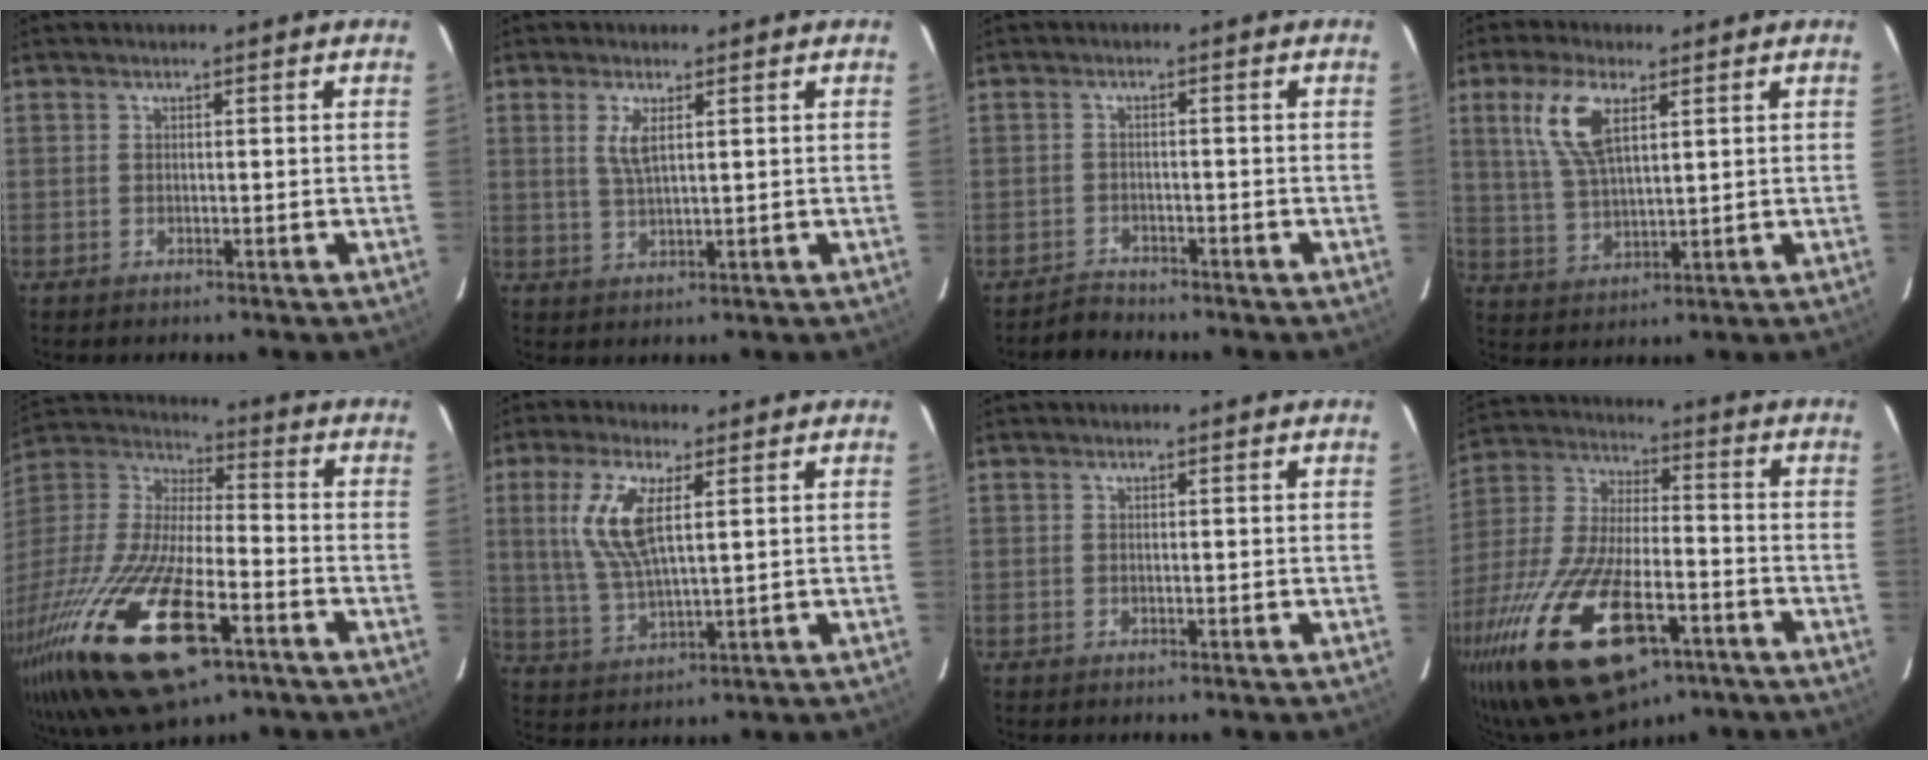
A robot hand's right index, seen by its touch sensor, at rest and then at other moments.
{"total": 3.6, "force": [1.4, 1.0, 3.1], "torque": [-0.063, -0.001, 0.029]}
{"total": 2.4, "force": [-2.2, 0.8, -0.3], "torque": [0.001, 0.006, -0.041]}
{"total": 9.5, "force": [4.2, 3.7, 7.7], "torque": [-0.161, 0.012, 0.089]}
{"total": 33.2, "force": [-16.7, 12.0, 26.1], "torque": [-0.549, -0.073, -0.295]}
{"total": 10.4, "force": [3.3, 3.3, 9.2], "torque": [-0.197, 0.006, 0.073]}
{"total": 0.0}
{"total": 28.8, "force": [-15.7, 11.8, 21.0], "torque": [-0.446, -0.055, -0.265]}